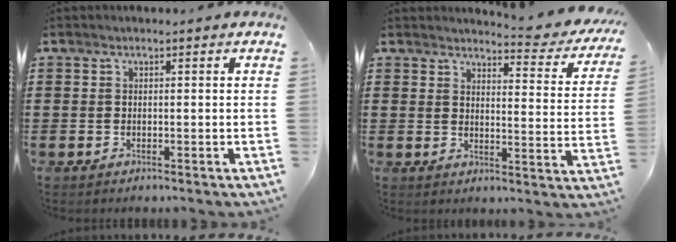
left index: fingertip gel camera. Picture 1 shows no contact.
{"total": 4.7, "force": [4.4, 0.3, 1.6], "torque": [-0.028, -0.033, 0.070]}